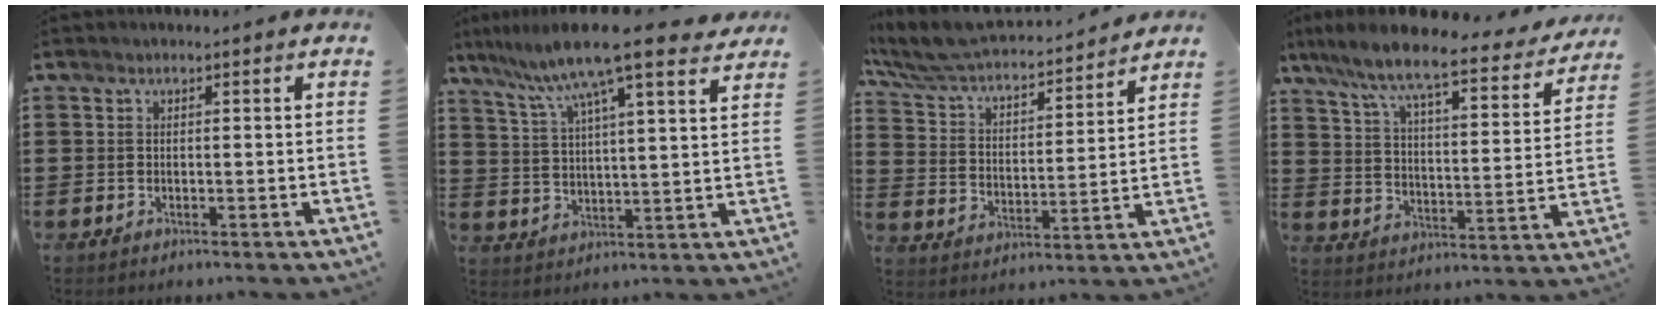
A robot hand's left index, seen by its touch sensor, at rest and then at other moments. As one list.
[{"total": 11.3, "force": [8.8, 0.5, 7.1], "torque": [-0.165, -0.034, 0.145]}, {"total": 6.2, "force": [5.8, 0.8, 2.2], "torque": [-0.069, -0.043, 0.095]}, {"total": 8.6, "force": [7.2, 0.7, 4.6], "torque": [-0.118, -0.046, 0.118]}]